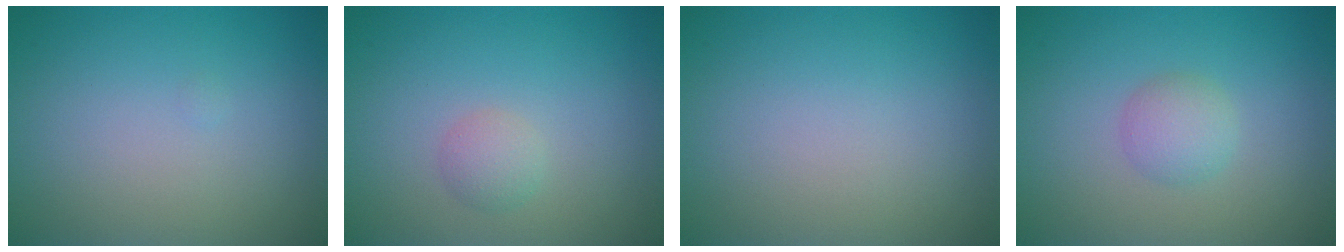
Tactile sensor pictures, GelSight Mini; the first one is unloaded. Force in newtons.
{"total": 1.4, "press": 1.4, "slide": 0.1}
{"total": 0.0}
{"total": 2.0, "press": 2.0, "slide": 0.1}